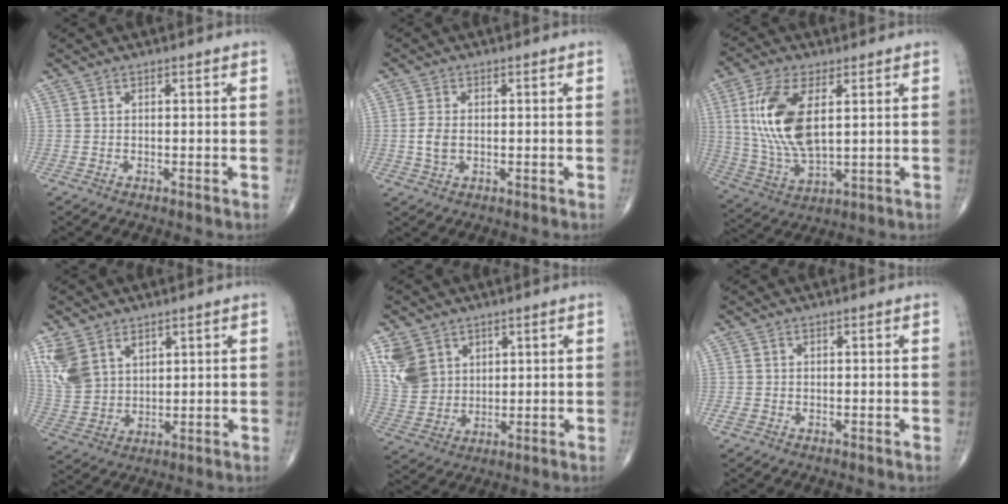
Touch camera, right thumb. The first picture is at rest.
{"total": 3.5, "force": [-0.2, 2.2, 2.7], "torque": [-0.055, 0.002, -0.004]}
{"total": 15.1, "force": [3.3, 7.0, 13.0], "torque": [-0.274, -0.012, 0.074]}
{"total": 9.5, "force": [4.9, 6.4, 5.1], "torque": [-0.096, -0.011, 0.115]}
{"total": 9.2, "force": [4.2, 7.0, 4.1], "torque": [-0.067, -0.015, 0.098]}
{"total": 1.1, "force": [-0.4, 0.8, 0.6], "torque": [-0.016, -0.002, -0.008]}